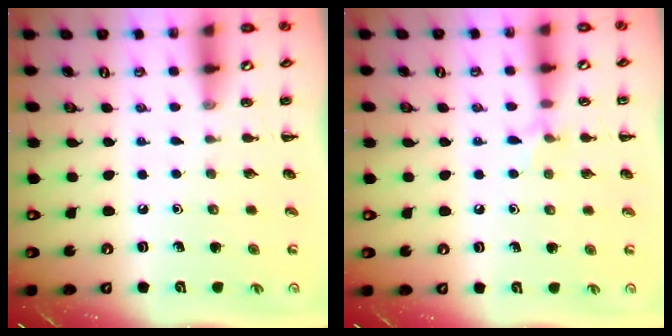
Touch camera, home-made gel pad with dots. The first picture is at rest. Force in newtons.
{"total": 5.8, "press": 5.5, "slide": 1.9}